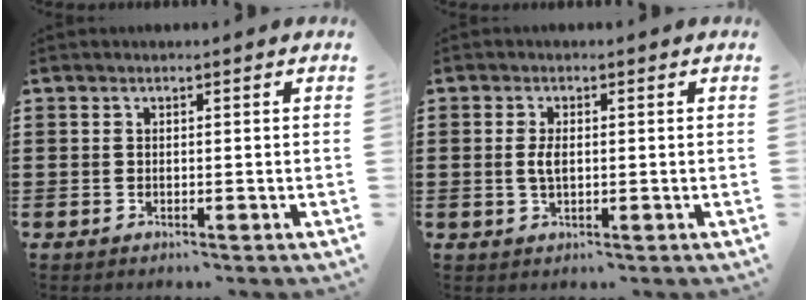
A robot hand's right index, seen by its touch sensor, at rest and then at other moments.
{"total": 2.8, "force": [0.0, 1.3, 2.5], "torque": [-0.057, 0.001, -0.003]}